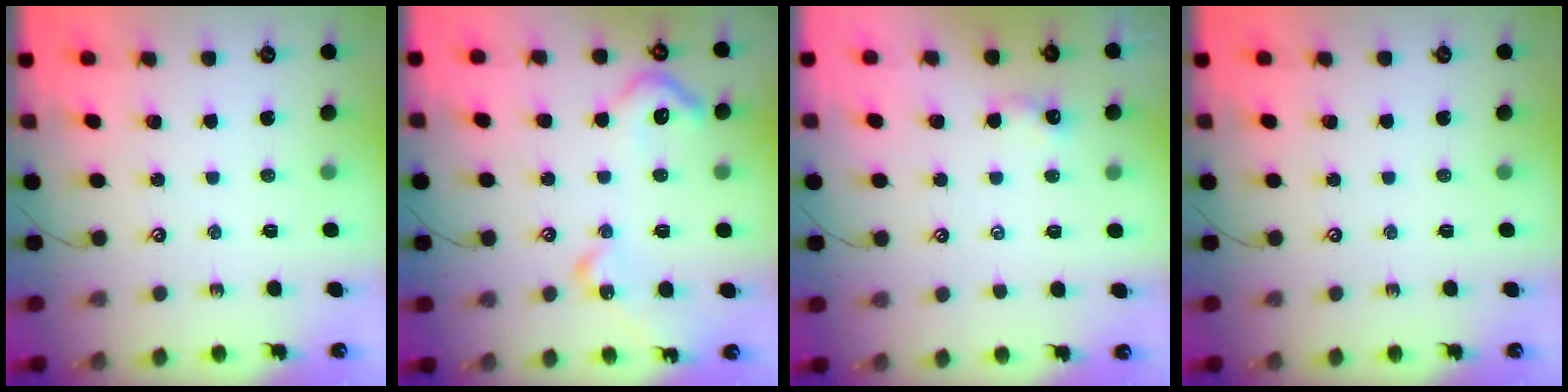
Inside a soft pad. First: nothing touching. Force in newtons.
{"total": 8.6, "press": 8.5, "slide": 0.6}
{"total": 1.4, "press": 1.3, "slide": 0.3}
{"total": 0.0}